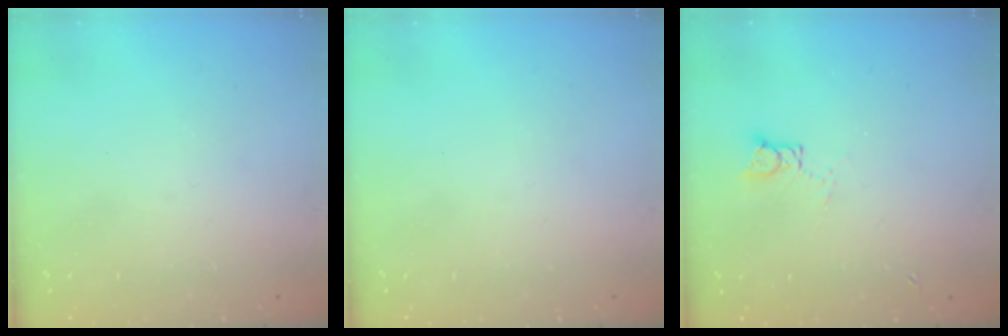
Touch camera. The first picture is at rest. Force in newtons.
{"total": 0.0}
{"total": 3.5, "press": 3.5, "slide": 0.4}